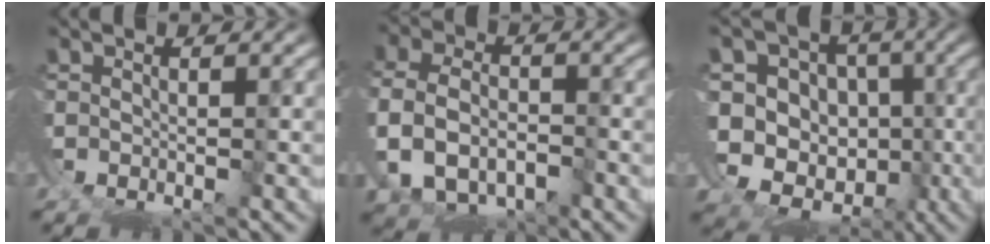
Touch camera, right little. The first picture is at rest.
{"total": 4.3, "force": [0.0, 3.6, 2.4], "torque": [-0.080, -0.026, 0.016]}
{"total": 12.4, "force": [-1.3, 11.4, 4.7], "torque": [-0.117, -0.052, -0.014]}